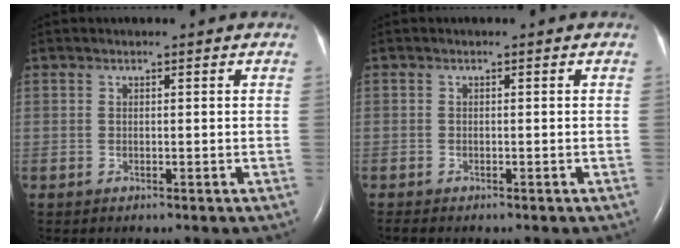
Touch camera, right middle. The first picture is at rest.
{"total": 1.3, "force": [-1.1, 0.3, 0.6], "torque": [-0.009, -0.002, -0.013]}